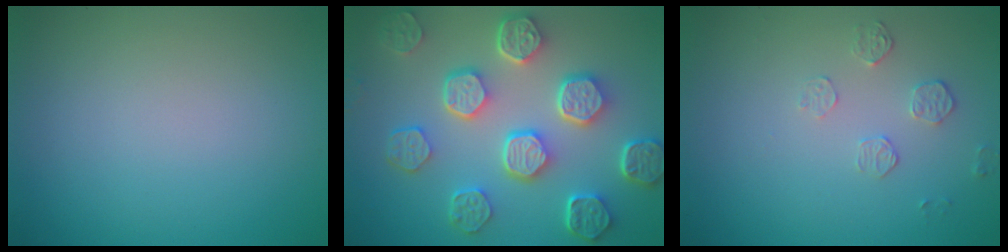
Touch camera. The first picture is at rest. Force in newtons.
{"total": 7.5, "press": 5.8, "slide": 4.8}
{"total": 1.5, "press": 0.8, "slide": 1.3}